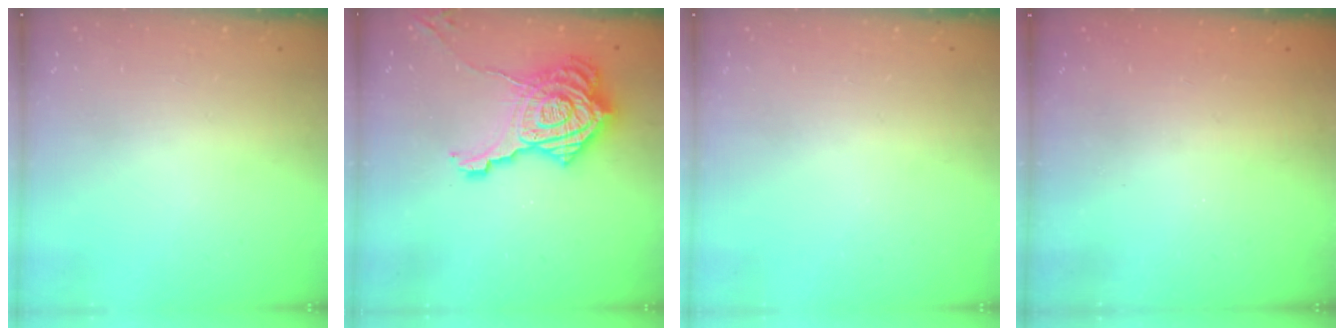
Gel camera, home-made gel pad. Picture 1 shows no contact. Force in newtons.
{"total": 23.1, "press": 23.0, "slide": 2.2}
{"total": 0.0}
{"total": 2.3, "press": 2.2, "slide": 0.8}